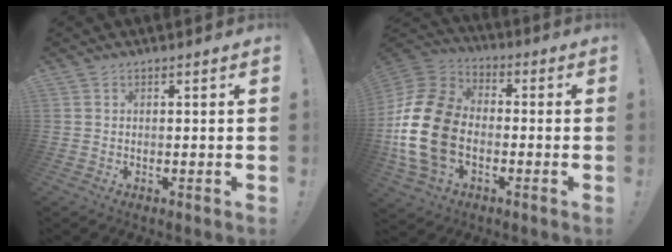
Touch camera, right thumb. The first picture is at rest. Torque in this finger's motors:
{"motor_torque": [2.39, 2.62, 1.44, -1.34, 0.55]}